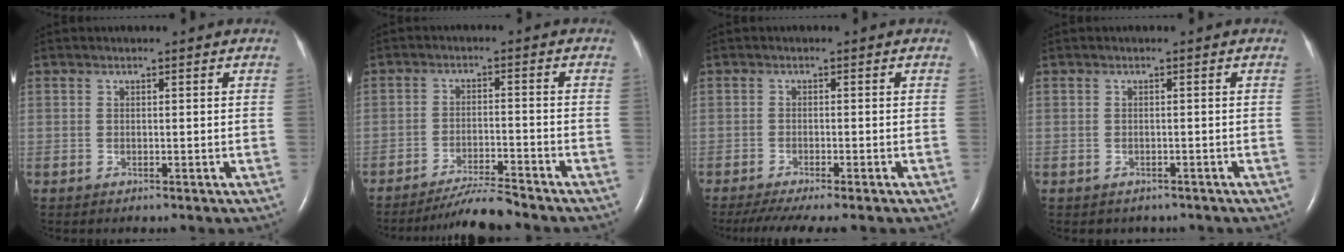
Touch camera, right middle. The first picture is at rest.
{"total": 5.6, "force": [-5.3, -1.1, 1.6], "torque": [-0.029, -0.018, -0.093]}
{"total": 8.1, "force": [-6.5, 0.3, 4.9], "torque": [-0.064, -0.017, -0.100]}
{"total": 1.7, "force": [-1.3, 0.8, 0.6], "torque": [-0.013, -0.002, -0.010]}